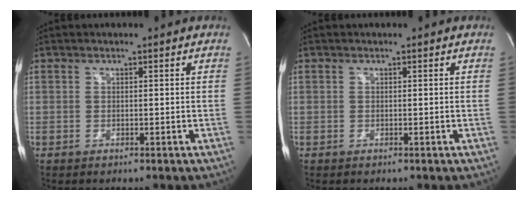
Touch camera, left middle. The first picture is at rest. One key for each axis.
{"total": 0.0}